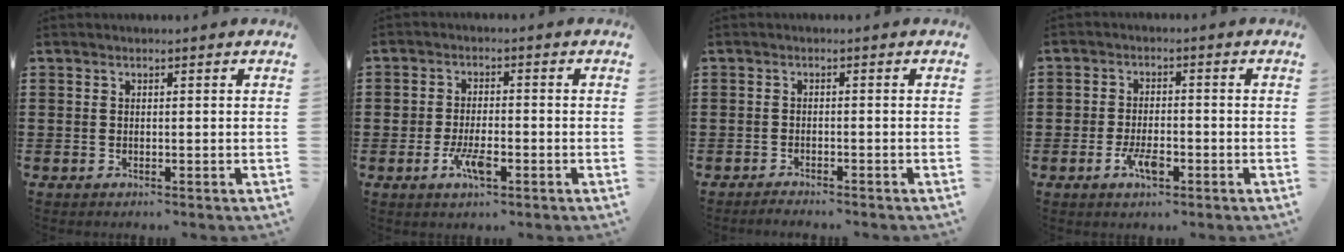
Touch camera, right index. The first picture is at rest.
{"total": 4.5, "force": [-1.9, 1.7, 3.6], "torque": [-0.081, -0.002, -0.039]}
{"total": 1.2, "force": [-1.2, 0.1, 0.0], "torque": [-0.004, 0.004, -0.026]}
{"total": 4.0, "force": [-2.0, 1.7, 3.0], "torque": [-0.064, 0.000, -0.039]}